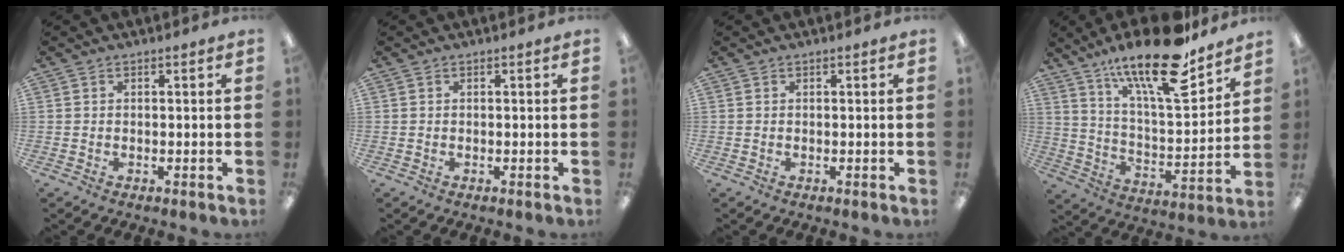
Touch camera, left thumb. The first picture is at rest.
{"total": 0.0}
{"total": 0.0}
{"total": 21.2, "force": [15.4, 6.0, 13.2], "torque": [-0.216, -0.104, 0.255]}